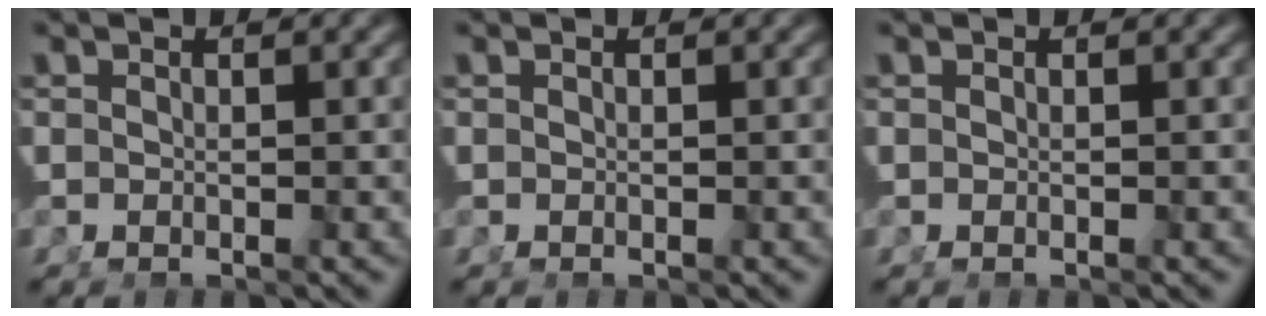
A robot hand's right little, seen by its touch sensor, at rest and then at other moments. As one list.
[{"total": 0.0}, {"total": 0.0}]